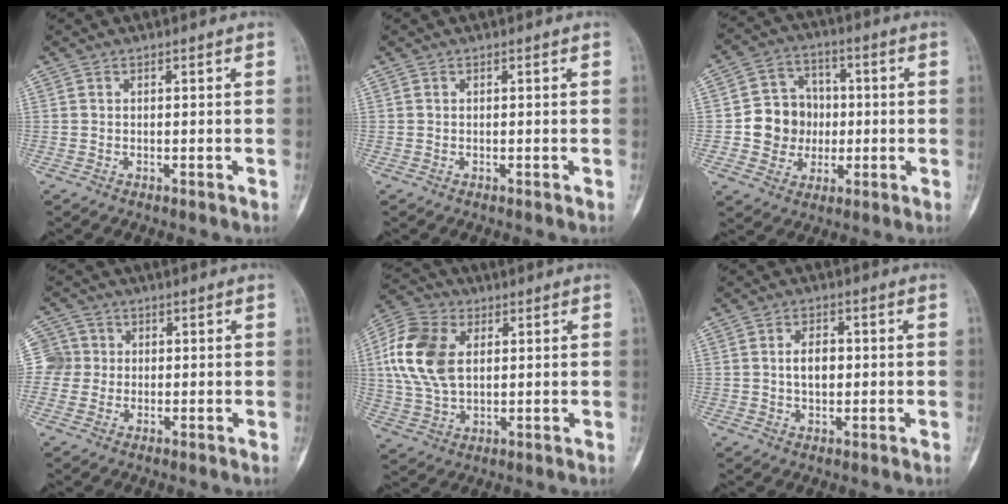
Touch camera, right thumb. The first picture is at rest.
{"total": 0.0}
{"total": 10.7, "force": [-0.8, 9.8, 4.1], "torque": [-0.023, 0.021, -0.016]}
{"total": 5.5, "force": [0.2, 5.5, 0.6], "torque": [0.009, 0.013, -0.003]}
{"total": 14.5, "force": [3.1, 9.4, 10.7], "torque": [-0.215, 0.006, 0.056]}
{"total": 4.7, "force": [0.3, 2.9, 3.7], "torque": [-0.055, 0.005, 0.004]}